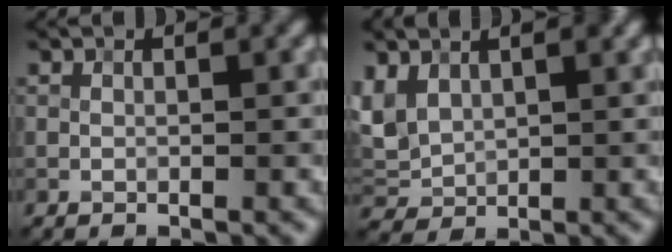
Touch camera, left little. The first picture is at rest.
{"total": 3.9, "force": [1.9, 2.7, 2.2], "torque": [-0.058, 0.005, 0.039]}